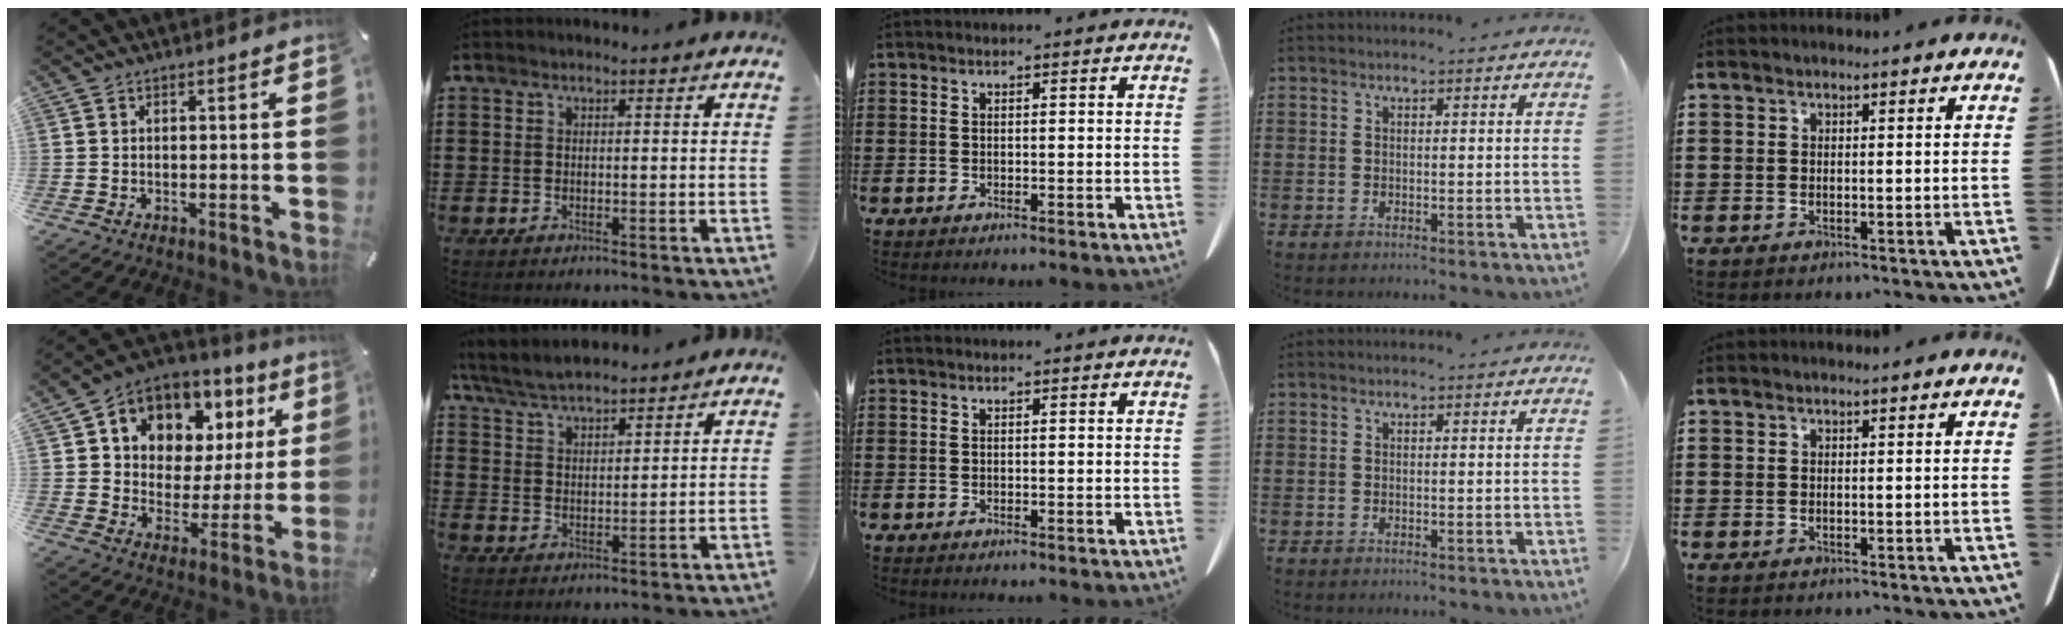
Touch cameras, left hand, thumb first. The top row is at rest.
{"thumb": {"total": 9.1, "force": [5.1, 7.4, 1.8], "torque": [-0.050, -0.047, 0.095]}, "index": {"total": 5.2, "force": [4.9, 1.0, 1.4], "torque": [-0.048, -0.014, 0.089]}}